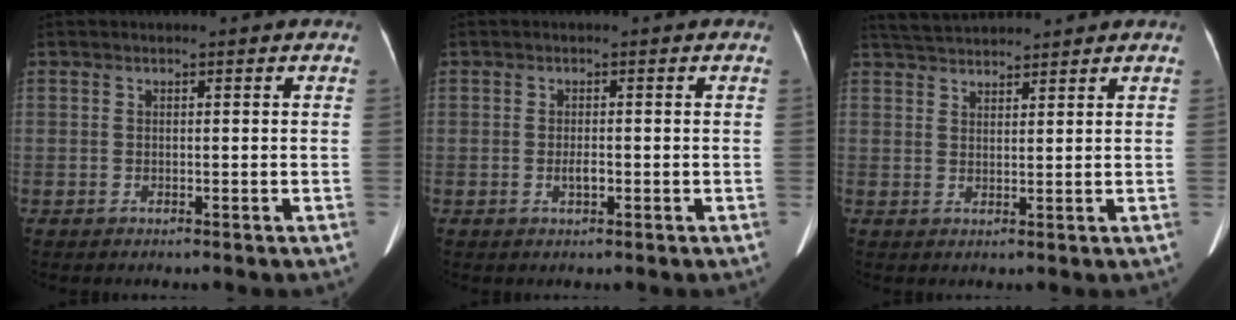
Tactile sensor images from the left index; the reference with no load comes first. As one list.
[{"total": 1.4, "force": [-0.4, 0.5, 1.2], "torque": [-0.024, 0.001, -0.008]}, {"total": 6.2, "force": [5.9, 0.8, 1.7], "torque": [-0.033, 0.036, 0.103]}]